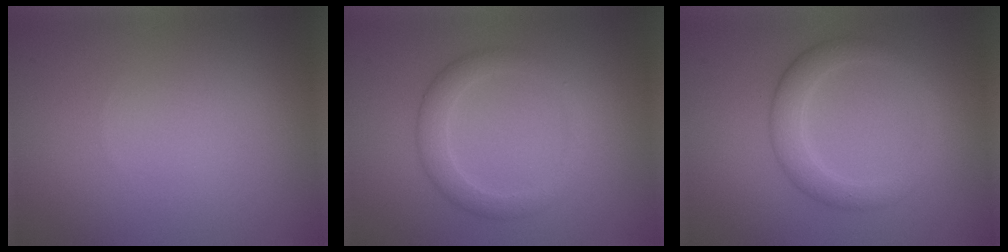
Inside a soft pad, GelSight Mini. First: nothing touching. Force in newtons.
{"total": 2.7, "press": 2.7, "slide": 0.2}
{"total": 3.2, "press": 3.2, "slide": 0.2}